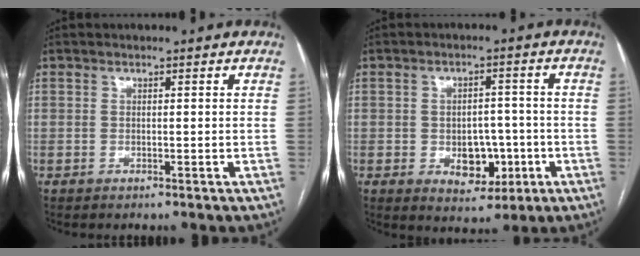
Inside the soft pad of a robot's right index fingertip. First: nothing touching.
{"total": 6.7, "force": [-1.8, 4.4, 4.7], "torque": [-0.057, 0.010, -0.016]}